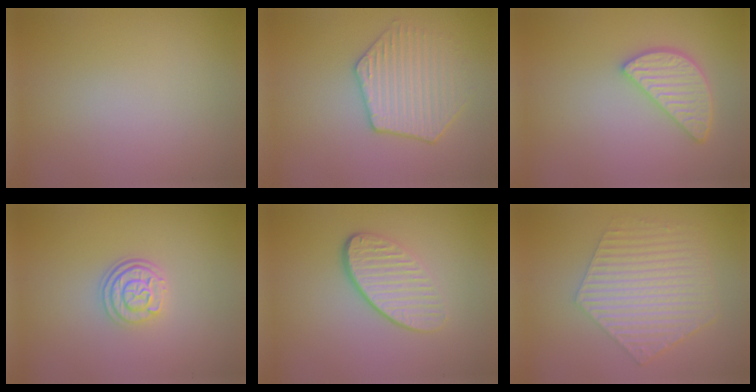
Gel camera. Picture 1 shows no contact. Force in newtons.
{"total": 3.8, "press": 3.7, "slide": 0.6}
{"total": 3.7, "press": 3.2, "slide": 1.9}
{"total": 3.1, "press": 2.5, "slide": 1.8}
{"total": 4.1, "press": 3.0, "slide": 2.8}
{"total": 6.0, "press": 4.3, "slide": 4.1}